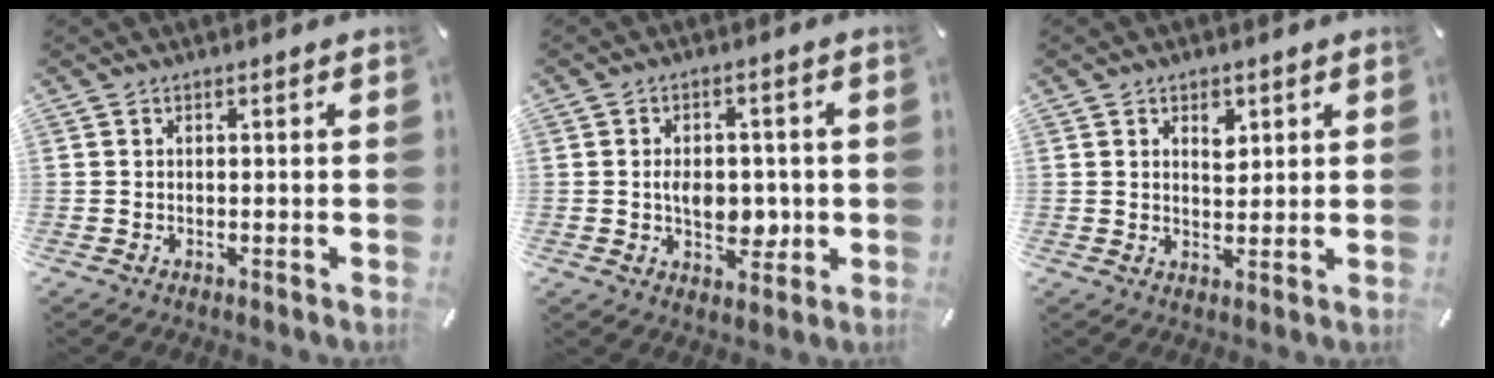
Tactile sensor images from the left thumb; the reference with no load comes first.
{"total": 7.8, "force": [-0.8, 5.4, 5.6], "torque": [-0.066, 0.003, -0.013]}
{"total": 3.7, "force": [1.6, 2.8, 1.9], "torque": [-0.003, -0.010, 0.020]}